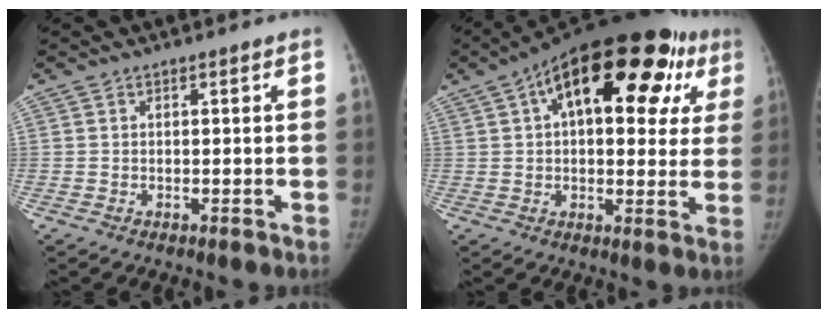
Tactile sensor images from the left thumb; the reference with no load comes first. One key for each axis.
{"total": 27.2, "fx": 10.7, "fy": 13.4, "fz": 21.1, "tx": -0.278, "ty": 0.041, "tz": 0.148}